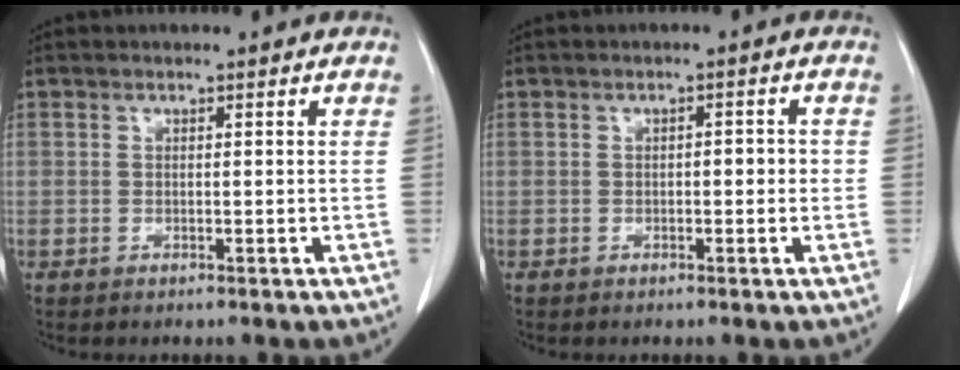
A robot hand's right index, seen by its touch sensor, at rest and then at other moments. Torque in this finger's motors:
{"motor_torque": [0.21, -0.13, 0.06, 0.02]}